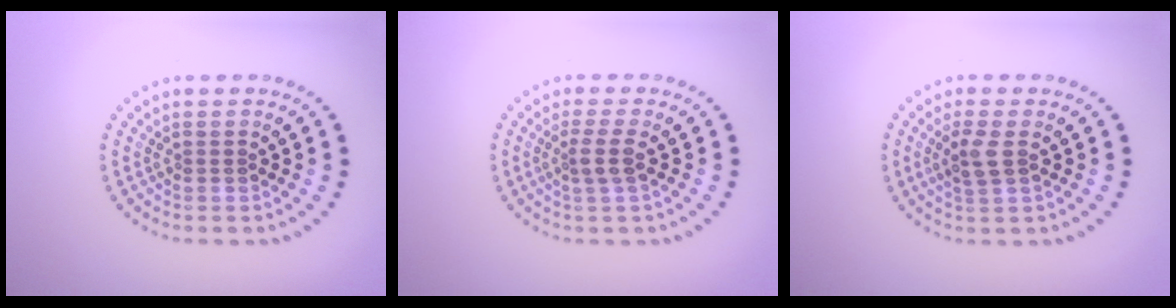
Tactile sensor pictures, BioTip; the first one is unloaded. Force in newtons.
{"total": 1.9, "press": 1.5, "slide": 1.1}
{"total": 2.4, "press": 2.2, "slide": 0.8}